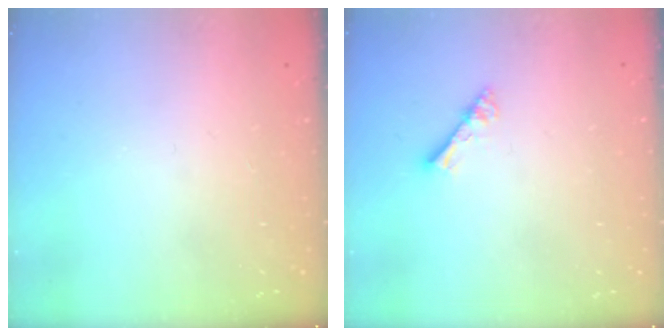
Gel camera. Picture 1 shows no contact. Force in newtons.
{"total": 2.8, "press": 2.8, "slide": 0.2}